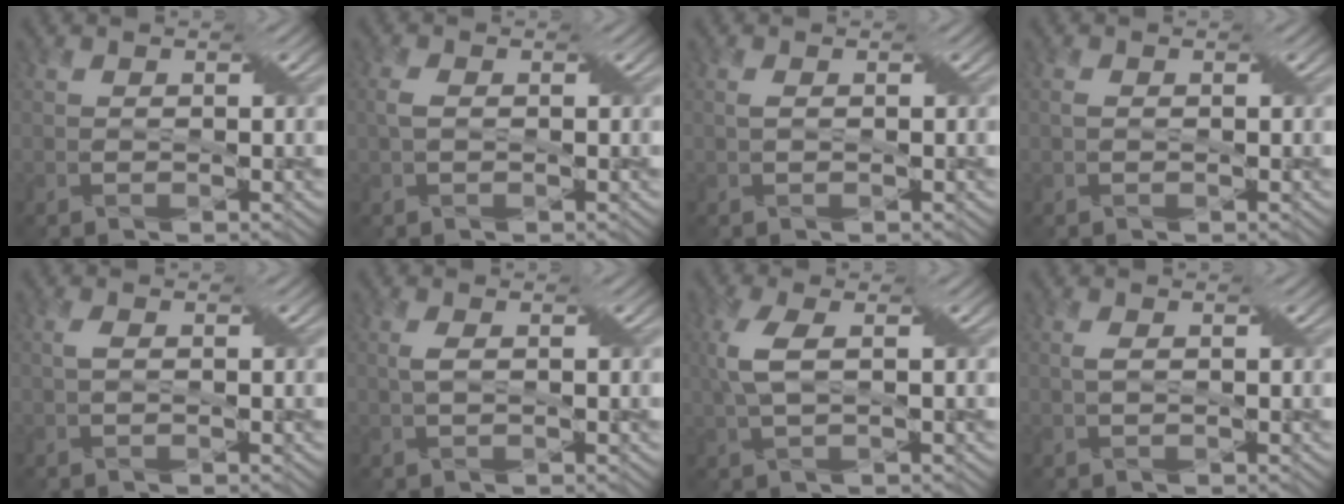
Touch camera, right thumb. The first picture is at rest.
{"total": 1.7, "force": [0.1, 1.0, 1.4], "torque": [-0.034, 0.007, 0.001]}
{"total": 0.7, "force": [0.2, 0.2, 0.7], "torque": [-0.019, 0.004, 0.003]}
{"total": 0.8, "force": [0.1, 0.5, 0.6], "torque": [-0.015, 0.005, 0.001]}
{"total": 1.1, "force": [0.2, 0.4, 1.0], "torque": [-0.025, 0.006, 0.003]}
{"total": 1.5, "force": [0.2, 0.4, 1.4], "torque": [-0.037, 0.007, 0.005]}
{"total": 4.5, "force": [0.7, 1.5, 4.2], "torque": [-0.110, 0.011, 0.015]}
{"total": 1.0, "force": [0.2, 0.3, 1.0], "torque": [-0.026, 0.006, 0.004]}